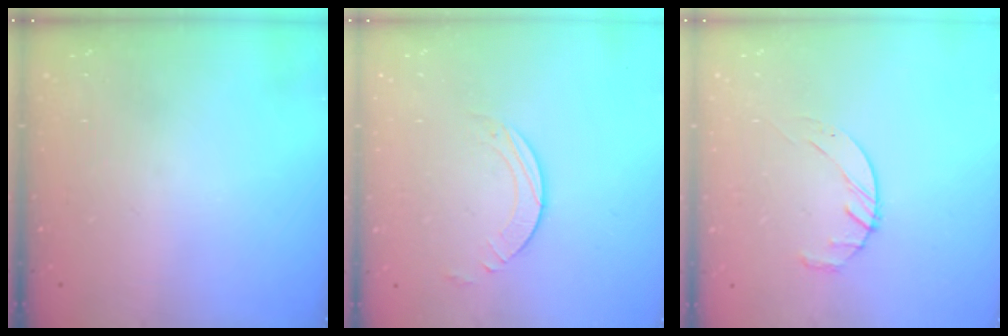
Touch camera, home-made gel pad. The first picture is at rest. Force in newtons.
{"total": 2.7, "press": 2.7, "slide": 0.2}
{"total": 4.8, "press": 4.7, "slide": 0.6}